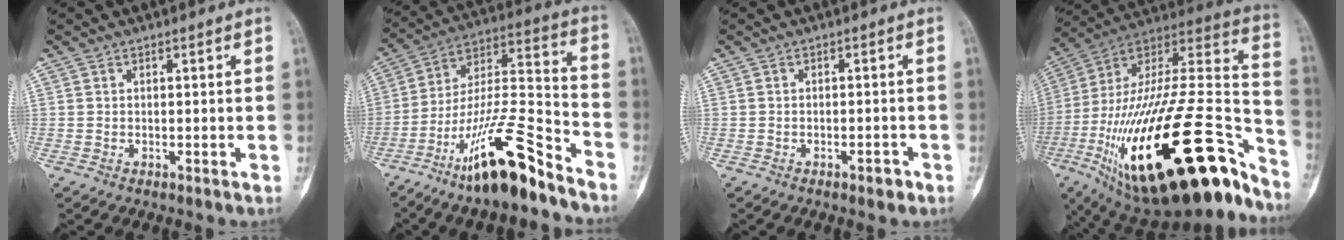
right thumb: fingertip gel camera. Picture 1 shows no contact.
{"total": 19.2, "force": [-12.8, 4.2, 13.6], "torque": [-0.246, 0.088, -0.225]}
{"total": 1.9, "force": [-1.2, 0.8, 1.2], "torque": [-0.019, 0.007, -0.017]}
{"total": 43.5, "force": [-21.6, 16.0, 34.2], "torque": [-0.562, 0.058, -0.351]}